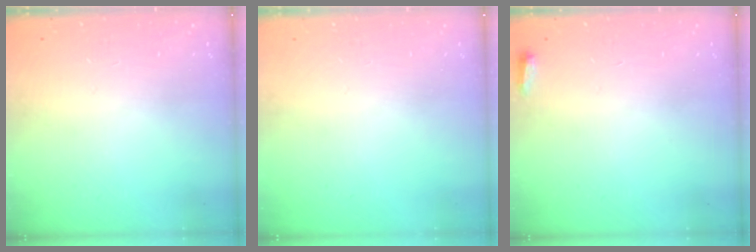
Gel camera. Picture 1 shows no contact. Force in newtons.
{"total": 0.0}
{"total": 2.5, "press": 2.3, "slide": 1.0}